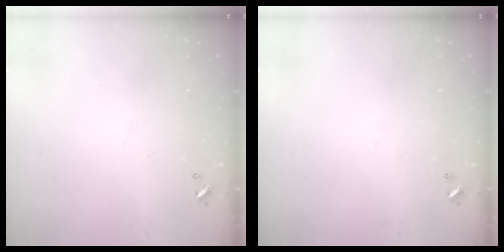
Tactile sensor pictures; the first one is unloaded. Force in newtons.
{"total": 0.0}